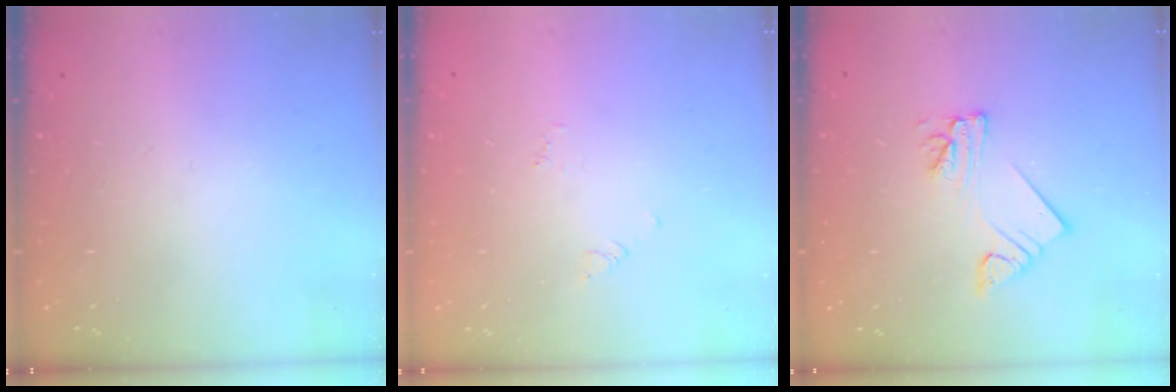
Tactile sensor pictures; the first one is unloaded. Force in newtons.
{"total": 2.7, "press": 2.7, "slide": 0.2}
{"total": 5.4, "press": 5.4, "slide": 0.6}